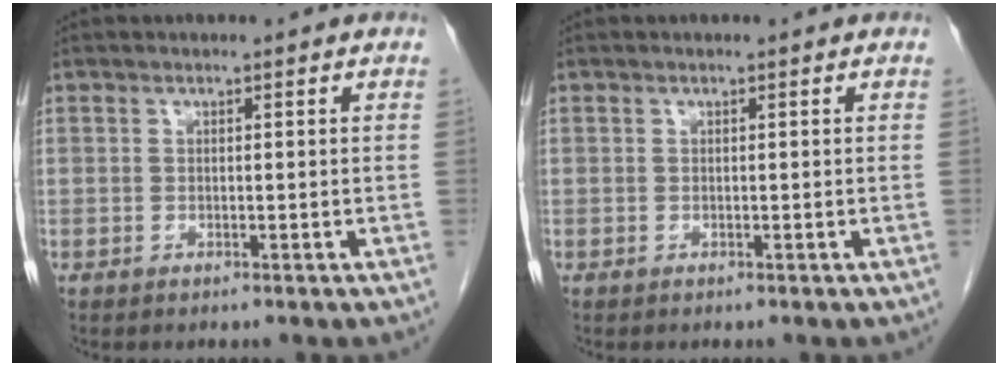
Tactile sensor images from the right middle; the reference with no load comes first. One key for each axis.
{"total": 0.0}